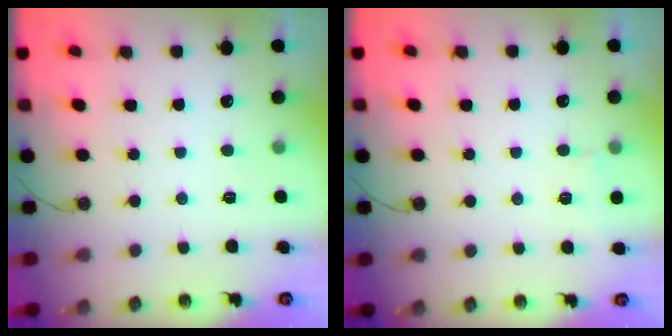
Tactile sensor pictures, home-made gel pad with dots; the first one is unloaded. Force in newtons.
{"total": 3.8, "press": 3.7, "slide": 0.5}